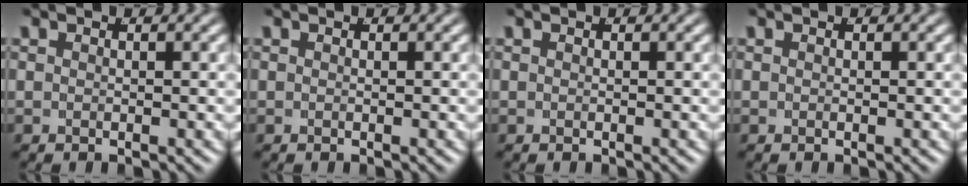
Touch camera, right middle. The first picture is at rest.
{"total": 0.0}
{"total": 0.0}
{"total": 0.0}